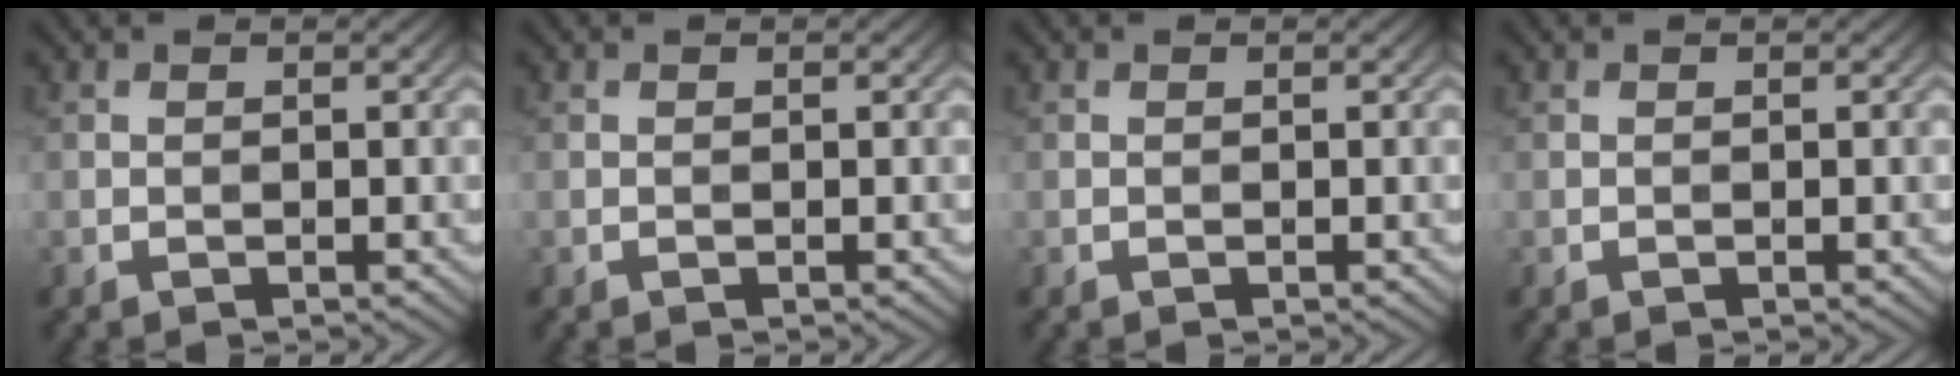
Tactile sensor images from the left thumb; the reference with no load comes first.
{"total": 0.0}
{"total": 0.0}
{"total": 0.0}